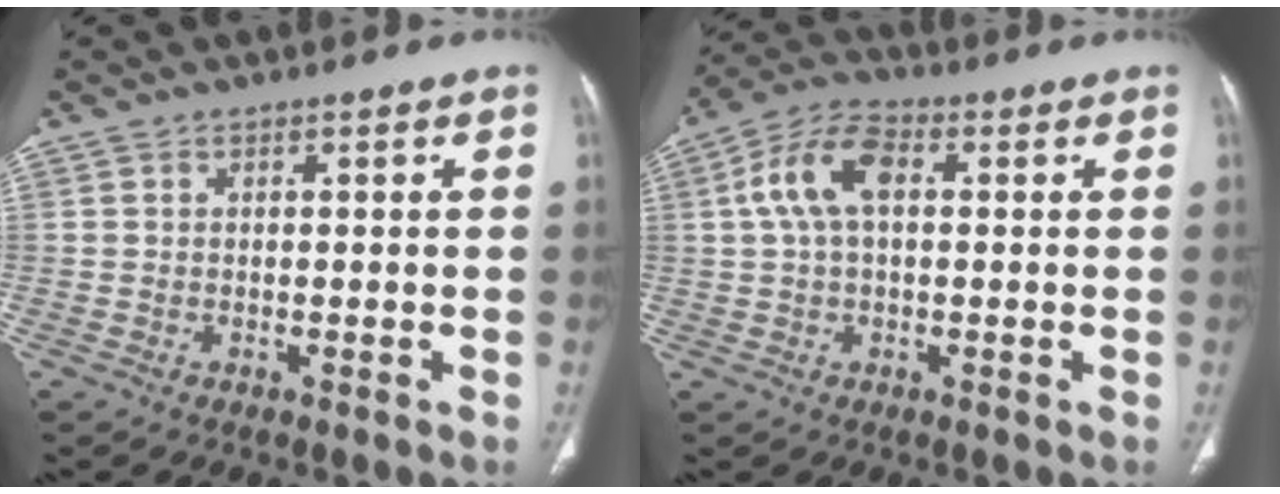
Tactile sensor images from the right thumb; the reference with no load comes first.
{"total": 9.3, "force": [1.7, 5.2, 7.5], "torque": [-0.152, 0.028, 0.027]}